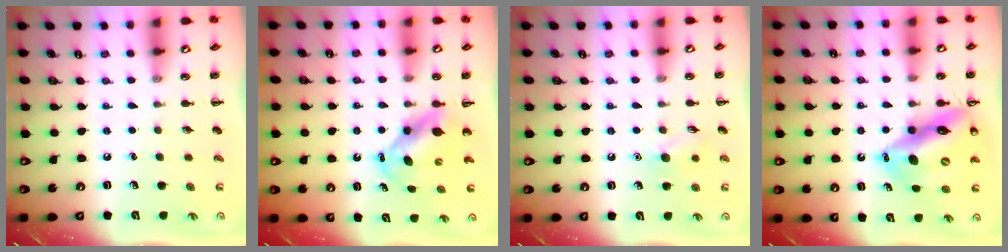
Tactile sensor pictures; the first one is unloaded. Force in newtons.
{"total": 5.7, "press": 5.6, "slide": 1.2}
{"total": 7.5, "press": 7.3, "slide": 1.4}
{"total": 16.1, "press": 15.4, "slide": 4.5}